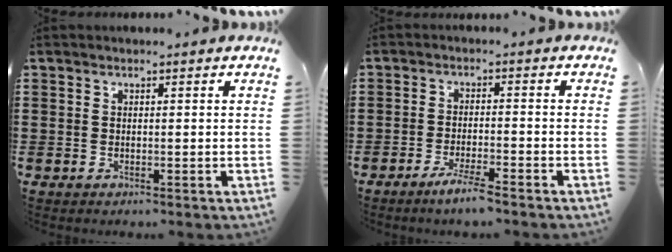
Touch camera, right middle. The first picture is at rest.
{"total": 3.8, "force": [-2.9, 0.0, 2.4], "torque": [-0.044, -0.002, -0.053]}